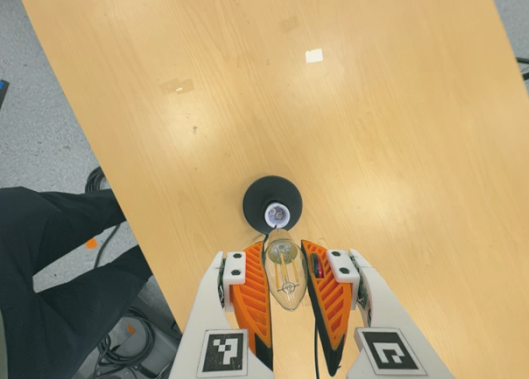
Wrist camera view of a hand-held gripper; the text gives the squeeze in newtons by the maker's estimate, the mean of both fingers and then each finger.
{"total": 19.3, "left": 21.5, "right": 17.2}